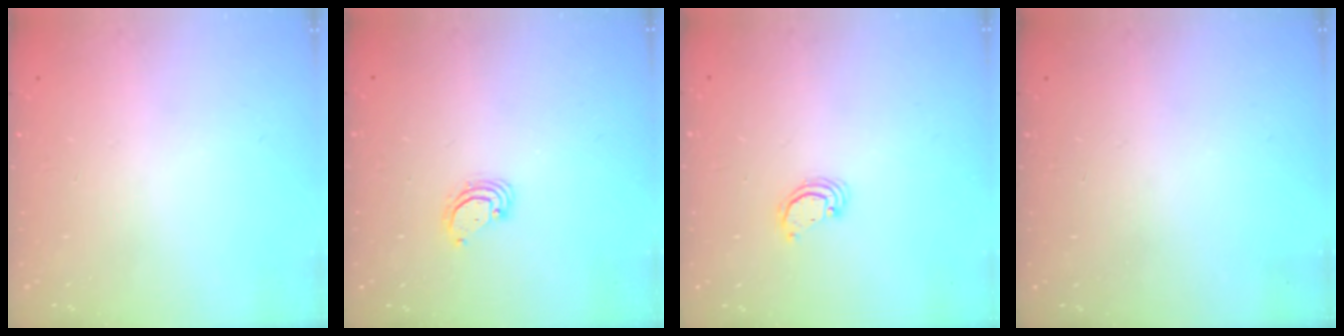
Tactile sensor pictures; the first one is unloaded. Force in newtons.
{"total": 3.0, "press": 3.0, "slide": 0.2}
{"total": 2.6, "press": 2.6, "slide": 0.2}
{"total": 0.0}